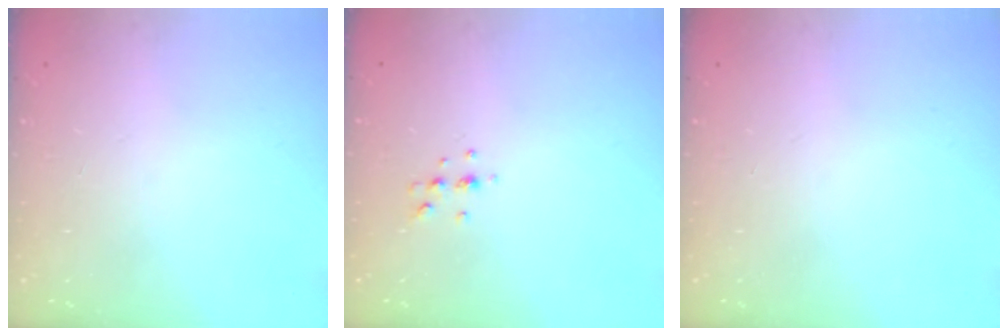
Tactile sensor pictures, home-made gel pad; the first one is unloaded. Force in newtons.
{"total": 4.1, "press": 4.1, "slide": 0.8}
{"total": 0.0}